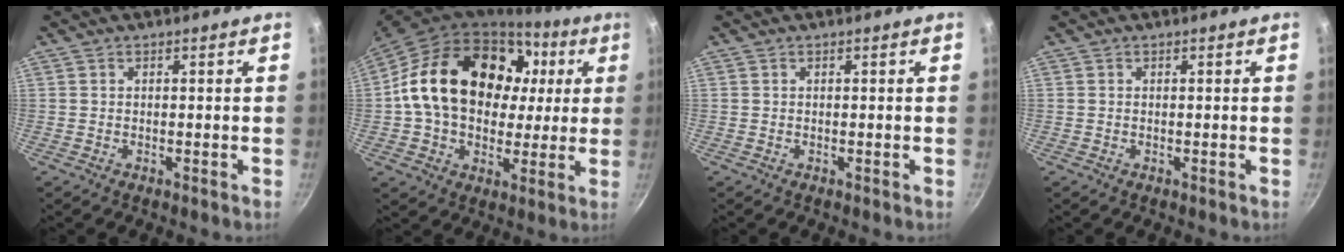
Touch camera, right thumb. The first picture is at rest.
{"total": 25.4, "force": [4.8, 18.3, 17.0], "torque": [-0.276, 0.027, 0.080]}
{"total": 0.0}
{"total": 0.0}